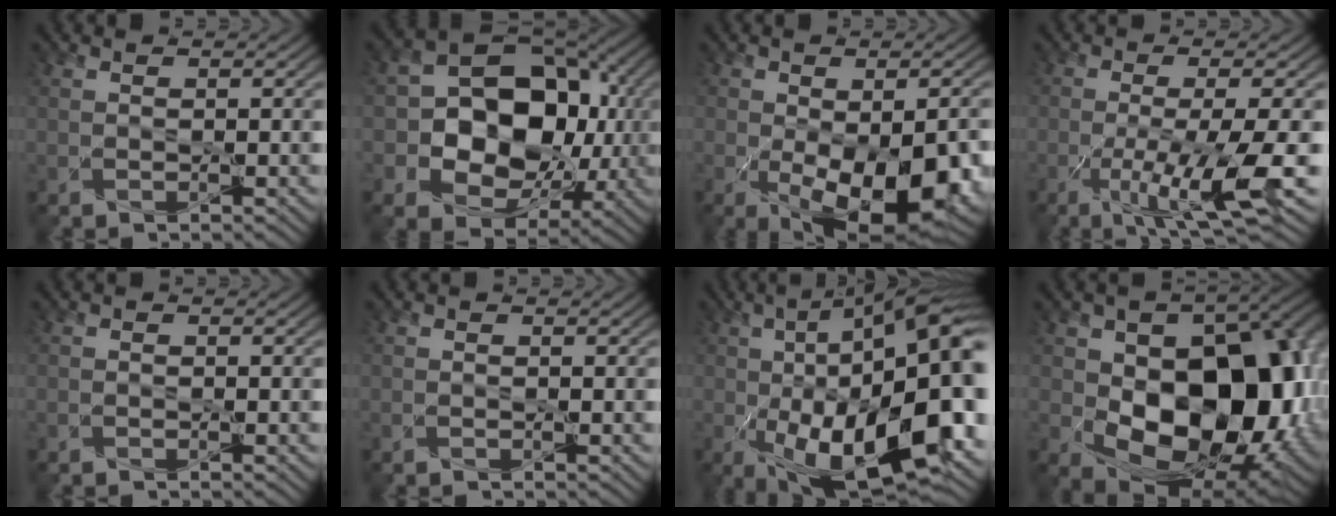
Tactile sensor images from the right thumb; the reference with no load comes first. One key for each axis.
{"total": 14.5, "fx": -1.2, "fy": 11.5, "fz": 8.8, "tx": -0.131, "ty": -0.007, "tz": -0.028}
{"total": 13.0, "fx": -4.8, "fy": 6.4, "fz": 10.3, "tx": -0.165, "ty": -0.065, "tz": -0.050}
{"total": 8.7, "fx": -2.8, "fy": 1.8, "fz": 8.0, "tx": -0.125, "ty": -0.015, "tz": -0.047}
{"total": 0.6, "fx": -0.5, "fy": 0.1, "fz": 0.1, "tx": 0.001, "ty": -0.001, "tz": -0.011}
{"total": 0.0}
{"total": 19.5, "fx": -3.8, "fy": 8.1, "fz": 17.4, "tx": -0.265, "ty": -0.009, "tz": -0.069}
{"total": 16.8, "fx": -2.0, "fy": 11.4, "fz": 12.2, "tx": -0.155, "ty": -0.045, "tz": -0.018}